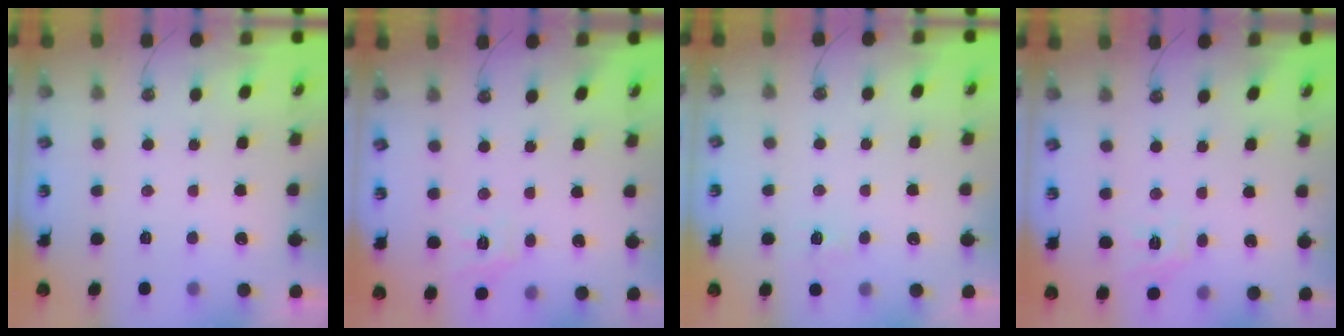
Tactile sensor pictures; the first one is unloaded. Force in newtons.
{"total": 5.6, "press": 5.6, "slide": 0.0}
{"total": 5.8, "press": 5.8, "slide": 0.7}
{"total": 5.6, "press": 5.6, "slide": 0.0}